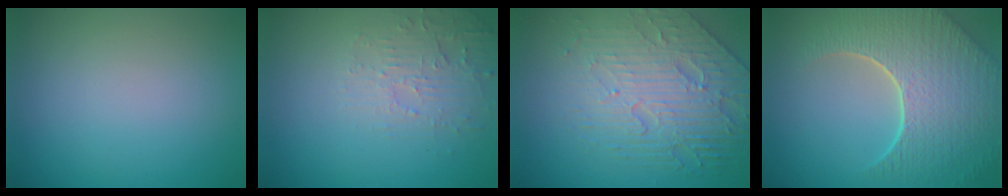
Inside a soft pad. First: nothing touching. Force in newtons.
{"total": 2.8, "press": 2.7, "slide": 0.6}
{"total": 6.0, "press": 4.9, "slide": 3.5}
{"total": 8.7, "press": 6.1, "slide": 6.1}